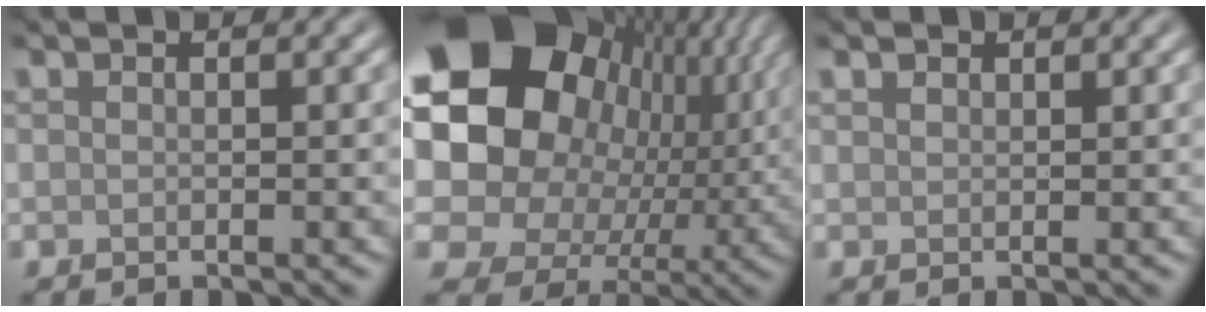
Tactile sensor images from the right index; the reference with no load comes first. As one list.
[{"total": 21.6, "force": [5.0, 17.0, 12.4], "torque": [-0.240, 0.014, 0.073]}, {"total": 0.8, "force": [0.6, 0.4, 0.3], "torque": [-0.007, 0.001, 0.011]}]